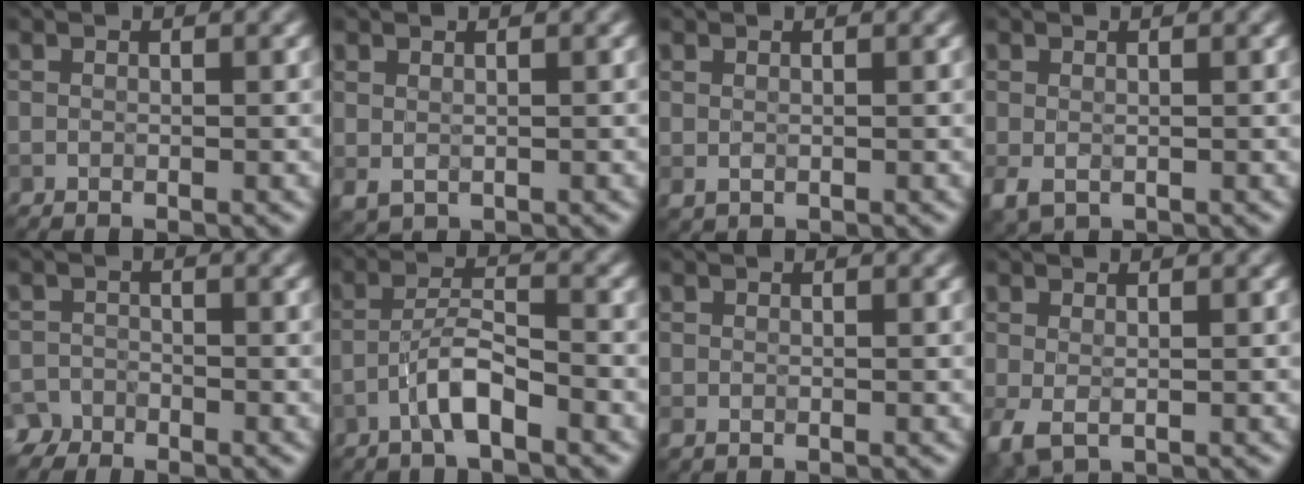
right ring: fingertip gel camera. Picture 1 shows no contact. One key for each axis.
{"total": 0.9, "fx": 0.4, "fy": 0.5, "fz": 0.7, "tx": -0.016, "ty": -0.003, "tz": 0.012}
{"total": 0.6, "fx": 0.2, "fy": 0.3, "fz": 0.4, "tx": -0.010, "ty": -0.001, "tz": 0.007}
{"total": 1.6, "fx": -0.4, "fy": 1.0, "fz": 1.2, "tx": -0.030, "ty": -0.007, "tz": -0.006}
{"total": 2.1, "fx": -1.9, "fy": 1.0, "fz": 0.1, "tx": -0.001, "ty": 0.000, "tz": -0.043}
{"total": 3.7, "fx": -2.2, "fy": 0.7, "fz": 2.8, "tx": -0.053, "ty": 0.014, "tz": -0.048}
{"total": 0.6, "fx": -0.3, "fy": 0.3, "fz": 0.5, "tx": -0.011, "ty": -0.003, "tz": -0.006}
{"total": 2.1, "fx": -0.4, "fy": 1.1, "fz": 1.8, "tx": -0.046, "ty": -0.007, "tz": -0.009}